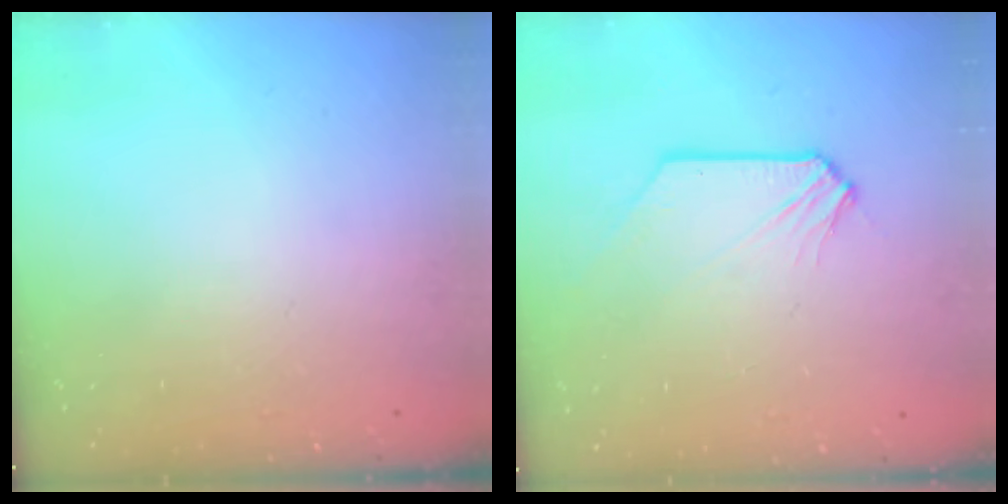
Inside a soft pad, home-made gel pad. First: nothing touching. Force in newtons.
{"total": 0.0}